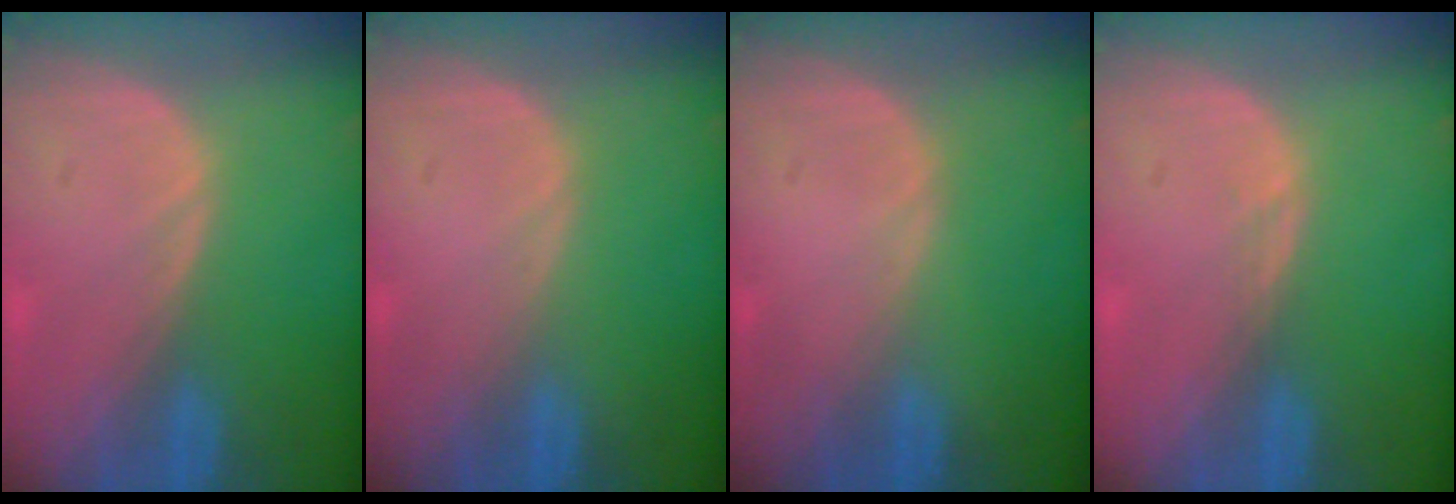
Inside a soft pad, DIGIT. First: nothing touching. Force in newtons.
{"total": 0.0}
{"total": 0.0}
{"total": 0.8, "press": 0.6, "slide": 0.6}